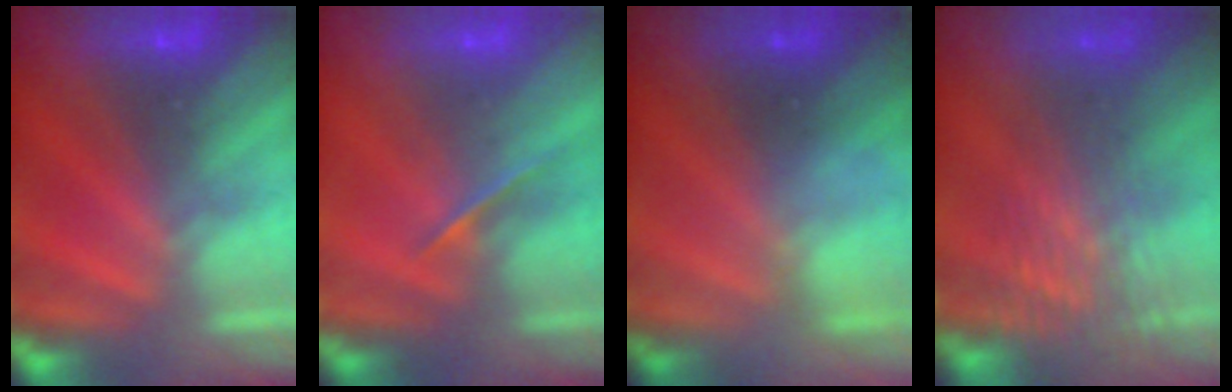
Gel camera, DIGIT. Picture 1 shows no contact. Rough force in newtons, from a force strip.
{"total": 1.4}
{"total": 2.4}
{"total": 3.4}